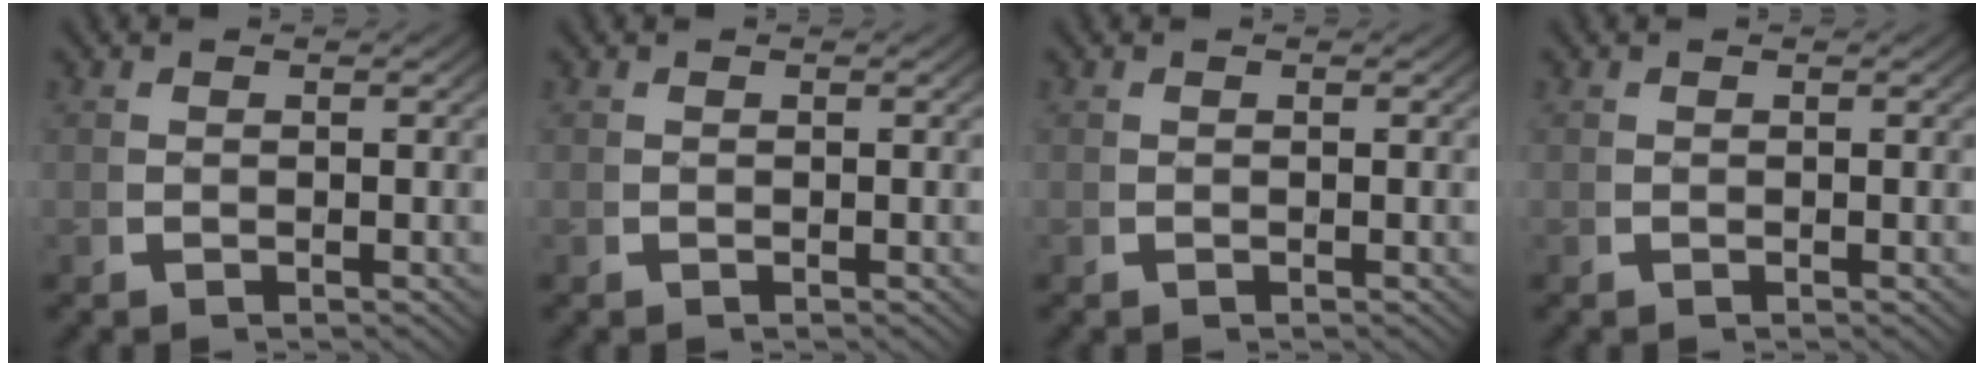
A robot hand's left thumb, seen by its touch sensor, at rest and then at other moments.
{"total": 0.0}
{"total": 0.0}
{"total": 0.0}